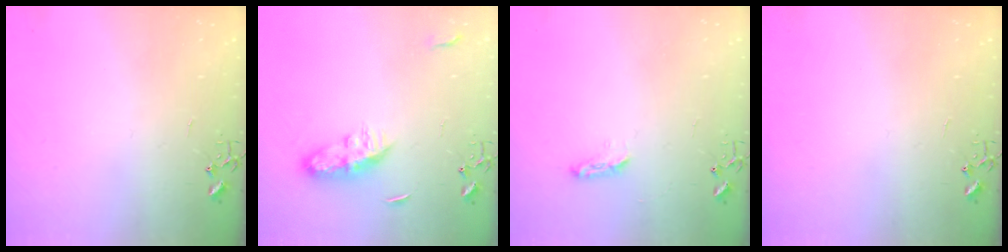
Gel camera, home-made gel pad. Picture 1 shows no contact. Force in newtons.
{"total": 8.2, "press": 8.1, "slide": 0.6}
{"total": 5.3, "press": 5.2, "slide": 0.6}
{"total": 0.0}